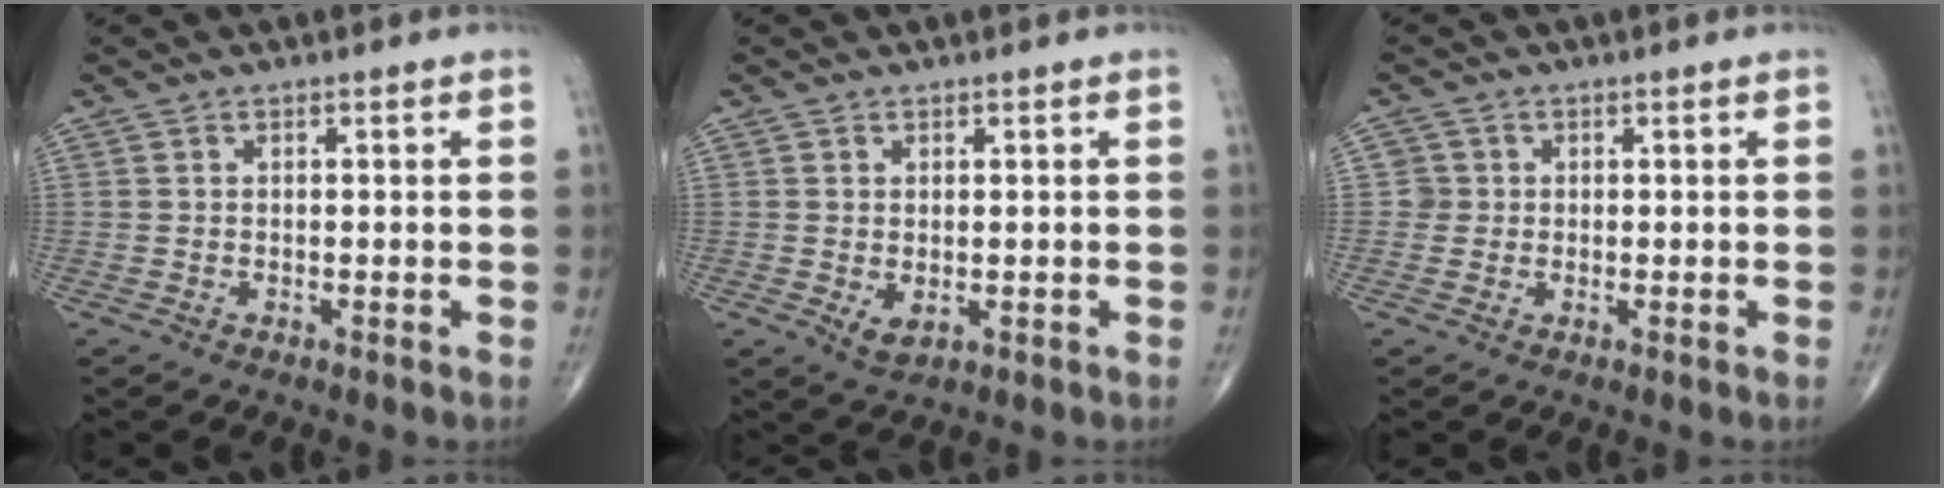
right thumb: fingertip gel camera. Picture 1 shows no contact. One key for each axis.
{"total": 2.6, "fx": -0.3, "fy": 1.6, "fz": 2.0, "tx": -0.030, "ty": -0.004, "tz": 0.004}
{"total": 2.0, "fx": 0.0, "fy": 2.0, "fz": -0.1, "tx": 0.017, "ty": 0.007, "tz": -0.003}